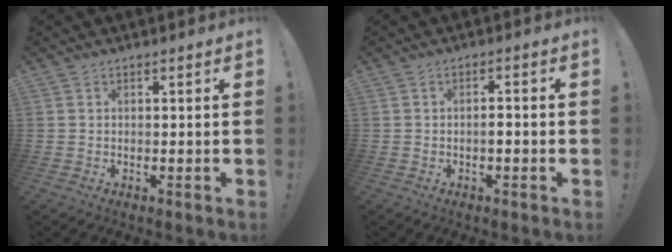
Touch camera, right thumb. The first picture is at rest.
{"total": 2.3, "force": [-1.1, 0.5, 2.0], "torque": [-0.035, 0.005, -0.020]}